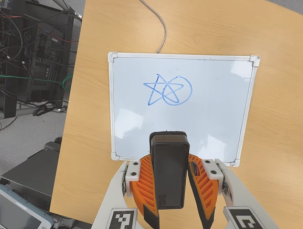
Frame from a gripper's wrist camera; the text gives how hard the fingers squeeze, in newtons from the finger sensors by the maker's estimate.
{"total": 8.7, "left": 7.5, "right": 10.0}